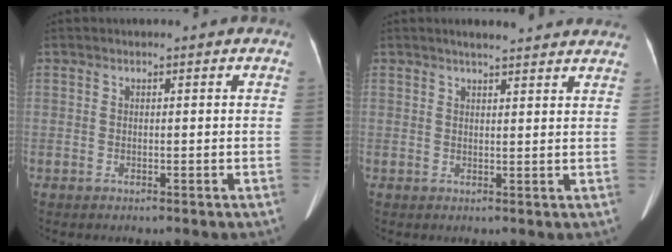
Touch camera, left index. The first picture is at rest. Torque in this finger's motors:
{"motor_torque": [0.07, -0.08, -0.01, 0.01]}